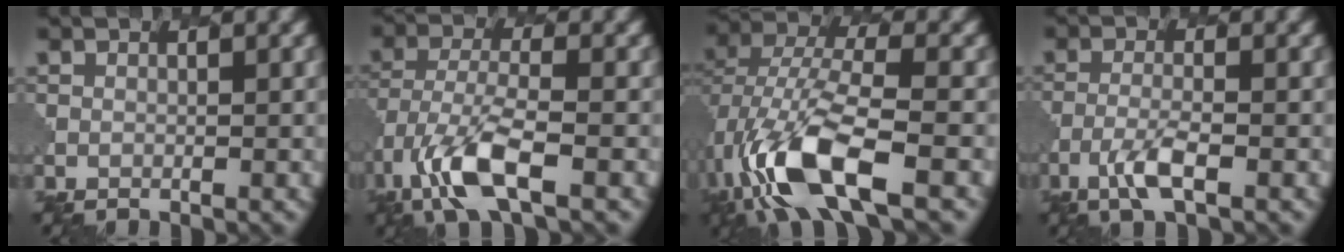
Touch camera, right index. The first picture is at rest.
{"total": 6.6, "force": [-3.4, 2.3, 5.2], "torque": [-0.112, -0.006, -0.074]}
{"total": 10.1, "force": [-3.8, 4.3, 8.4], "torque": [-0.183, -0.002, -0.074]}
{"total": 2.8, "force": [-1.6, 0.6, 2.3], "torque": [-0.052, 0.000, -0.038]}